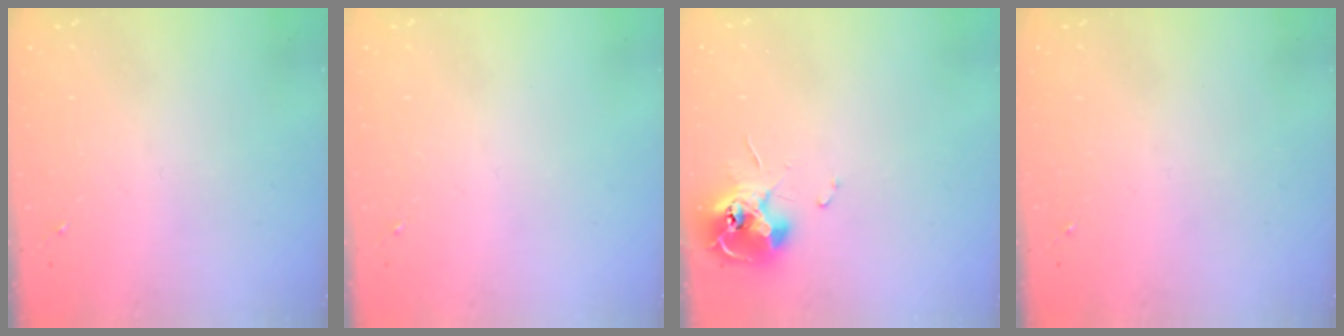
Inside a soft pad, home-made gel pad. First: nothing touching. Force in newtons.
{"total": 0.0}
{"total": 11.7, "press": 11.7, "slide": 0.9}
{"total": 0.0}